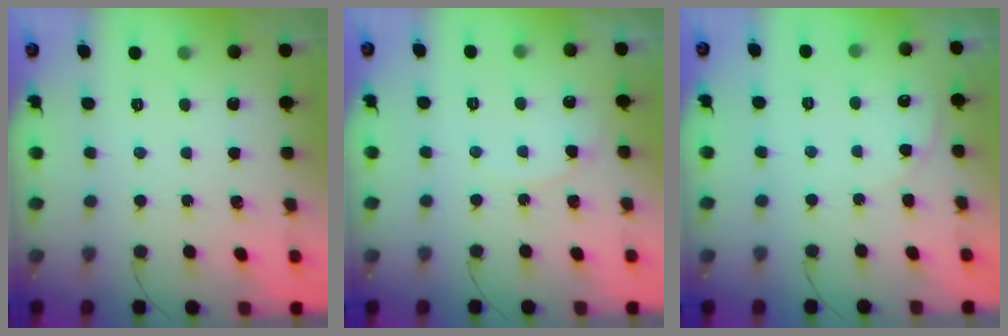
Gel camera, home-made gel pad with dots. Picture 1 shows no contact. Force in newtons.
{"total": 3.7, "press": 3.7, "slide": 0.5}
{"total": 5.6, "press": 5.6, "slide": 0.2}